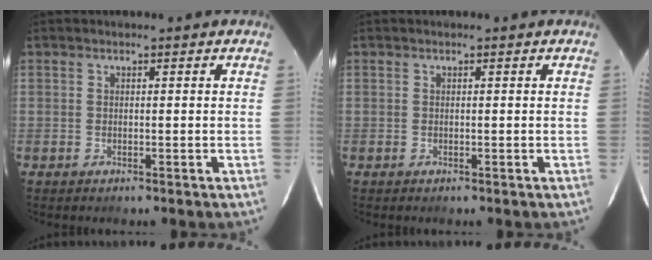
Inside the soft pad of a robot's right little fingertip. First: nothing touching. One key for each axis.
{"total": 0.0}